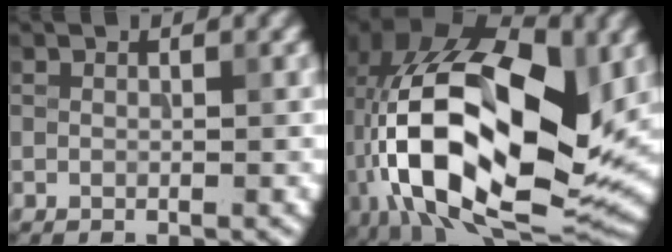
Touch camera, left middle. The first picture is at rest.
{"total": 18.7, "force": [-0.7, 10.4, 15.5], "torque": [-0.280, 0.001, -0.013]}